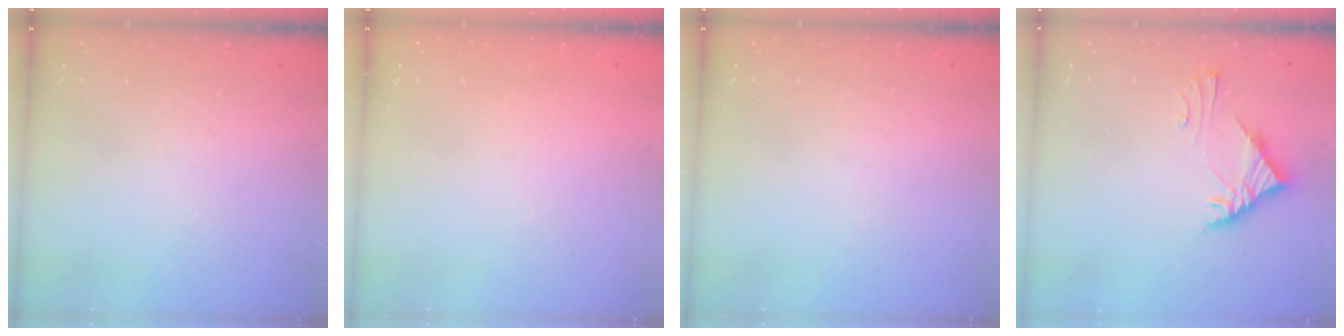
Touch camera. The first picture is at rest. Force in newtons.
{"total": 1.3, "press": 1.3, "slide": 0.2}
{"total": 0.0}
{"total": 5.3, "press": 5.2, "slide": 0.3}